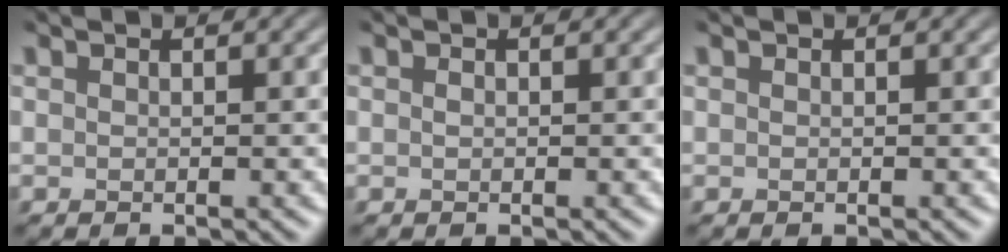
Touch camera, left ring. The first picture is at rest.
{"total": 0.0}
{"total": 0.0}